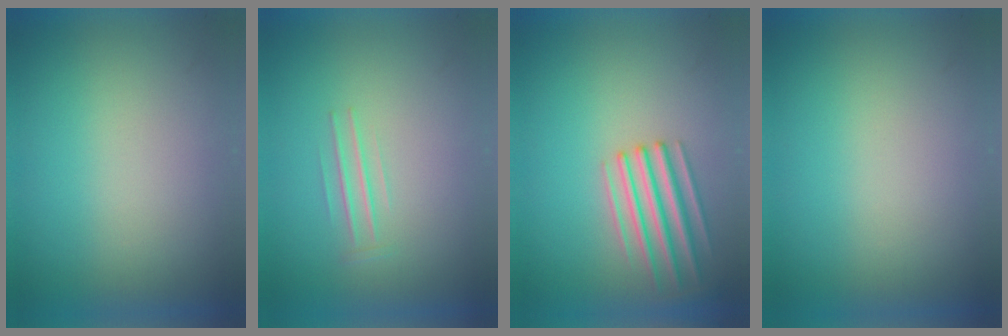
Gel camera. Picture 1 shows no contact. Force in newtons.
{"total": 1.1}
{"total": 3.1}
{"total": 0.0}